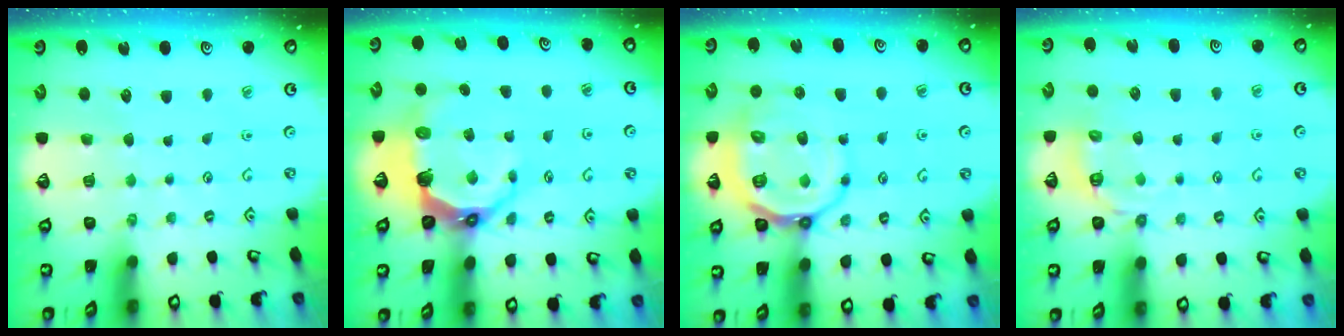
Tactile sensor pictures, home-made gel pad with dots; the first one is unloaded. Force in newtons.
{"total": 10.5, "press": 8.8, "slide": 5.8}
{"total": 15.0, "press": 14.8, "slide": 2.7}
{"total": 5.5, "press": 5.3, "slide": 1.7}